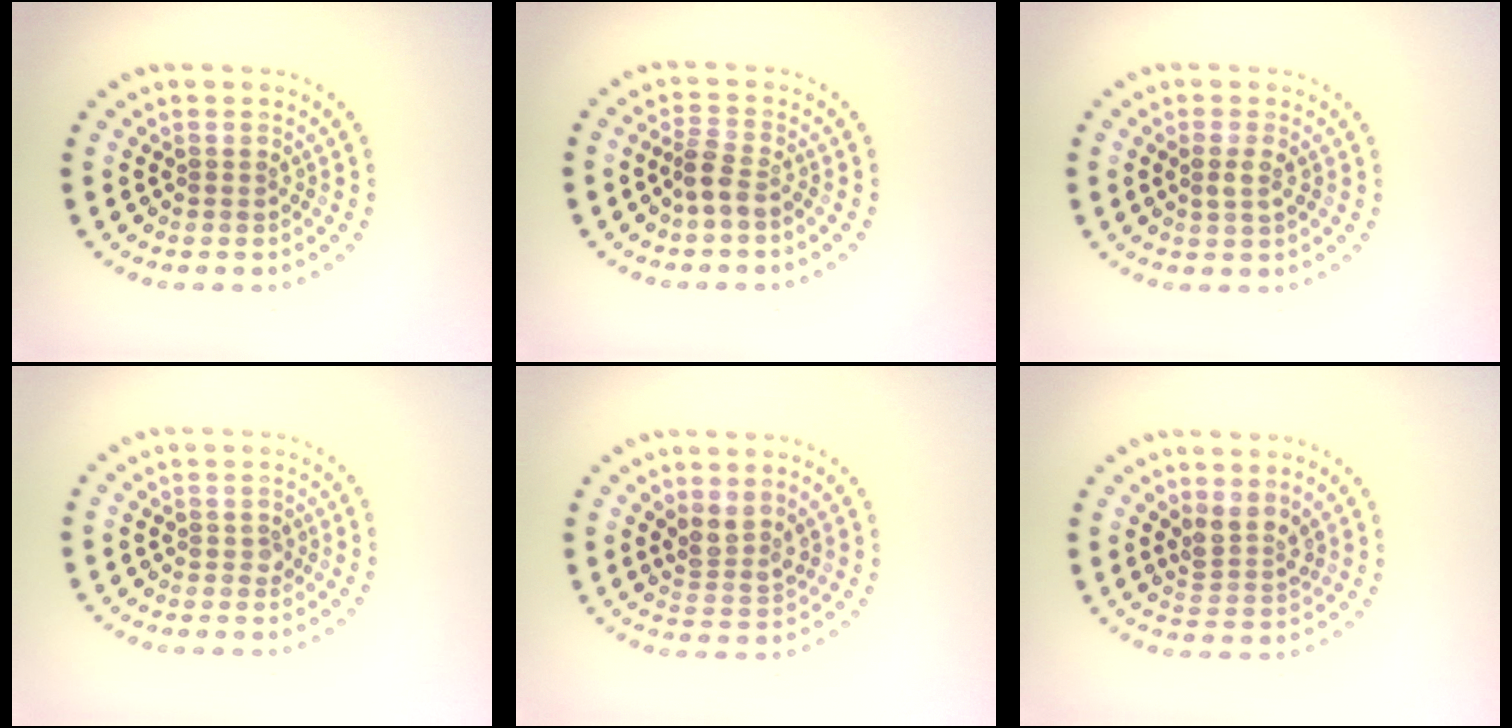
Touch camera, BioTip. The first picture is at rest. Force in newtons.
{"total": 2.2, "press": 1.7, "slide": 1.4}
{"total": 1.5, "press": 1.4, "slide": 0.6}
{"total": 0.7, "press": 0.6, "slide": 0.3}
{"total": 2.4, "press": 1.9, "slide": 1.5}
{"total": 2.6, "press": 1.9, "slide": 1.7}